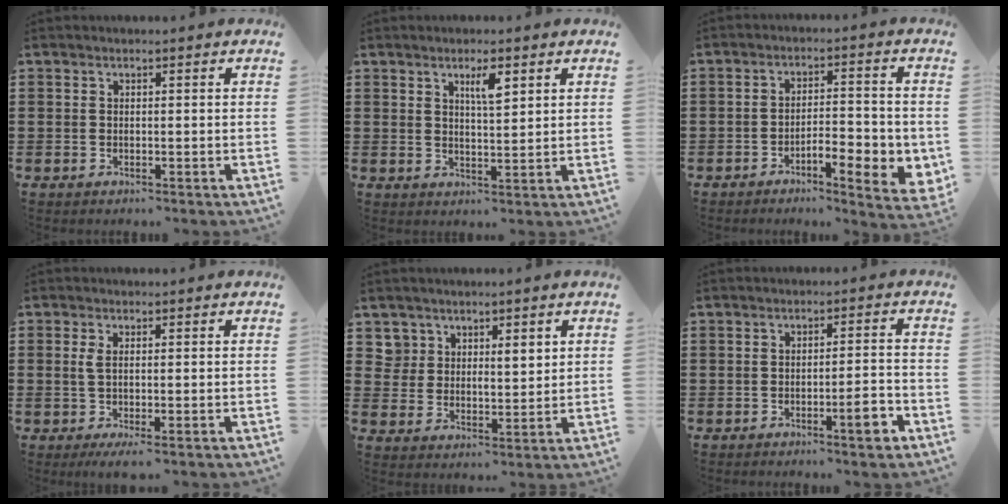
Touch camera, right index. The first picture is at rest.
{"total": 3.5, "force": [2.0, 0.7, 2.8], "torque": [-0.051, 0.002, 0.031]}
{"total": 5.7, "force": [-2.9, 1.8, 4.5], "torque": [-0.072, 0.005, -0.049]}
{"total": 2.5, "force": [-0.1, 0.4, 2.4], "torque": [-0.053, -0.002, -0.005]}
{"total": 4.7, "force": [3.5, 3.1, 0.7], "torque": [-0.033, 0.005, 0.067]}
{"total": 4.7, "force": [-2.4, 0.5, 4.0], "torque": [-0.063, -0.006, -0.041]}